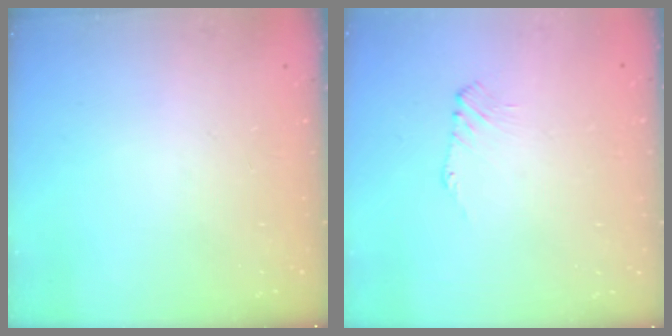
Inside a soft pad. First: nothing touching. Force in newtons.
{"total": 1.1, "press": 1.0, "slide": 0.4}